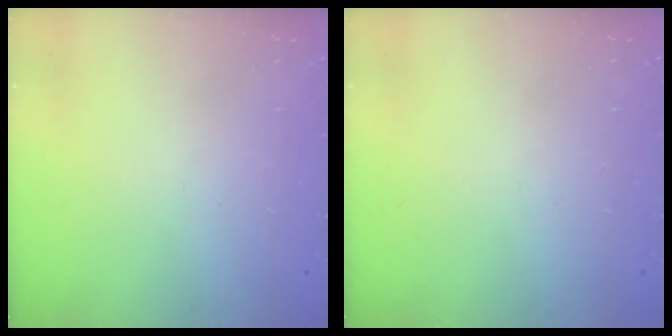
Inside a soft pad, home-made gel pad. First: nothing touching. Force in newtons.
{"total": 0.0}